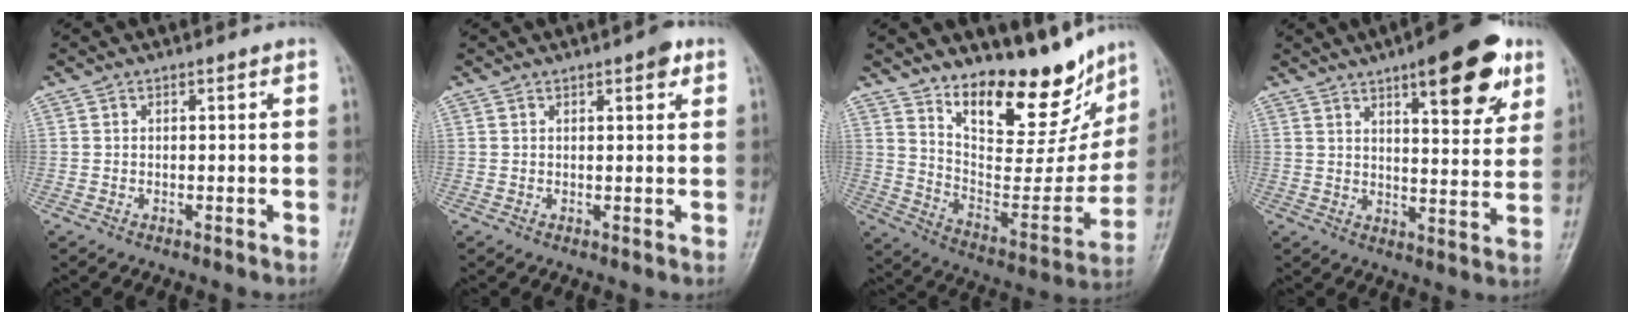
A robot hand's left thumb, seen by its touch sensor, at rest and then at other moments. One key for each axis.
{"total": 2.8, "fx": 1.5, "fy": 1.2, "fz": 2.1, "tx": -0.017, "ty": -0.002, "tz": 0.016}
{"total": 20.0, "fx": 15.5, "fy": 7.7, "fz": 10.1, "tx": -0.086, "ty": -0.106, "tz": 0.248}
{"total": 15.9, "fx": 8.7, "fy": 5.3, "fz": 12.2, "tx": -0.132, "ty": -0.032, "tz": 0.120}